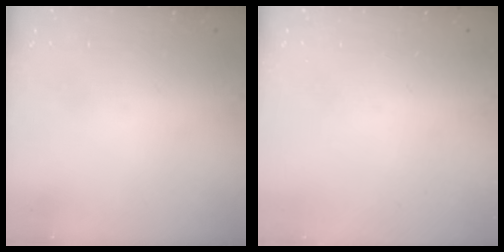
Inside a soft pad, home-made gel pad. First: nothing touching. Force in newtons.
{"total": 0.0}